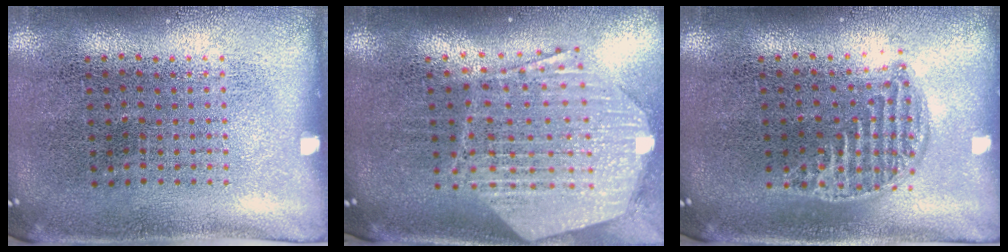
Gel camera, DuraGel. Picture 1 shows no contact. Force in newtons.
{"total": 2.9, "press": 2.3, "slide": 1.8}
{"total": 1.2, "press": 1.0, "slide": 0.6}